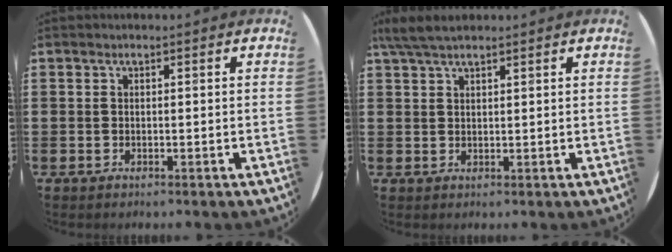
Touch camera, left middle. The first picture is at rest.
{"total": 3.5, "force": [2.8, 0.7, 2.1], "torque": [-0.047, 0.005, 0.052]}